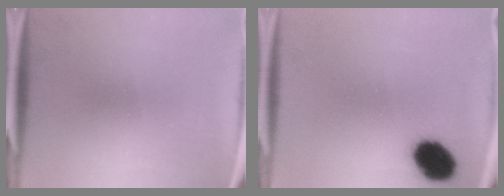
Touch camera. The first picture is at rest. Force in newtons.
{"total": 8.4}